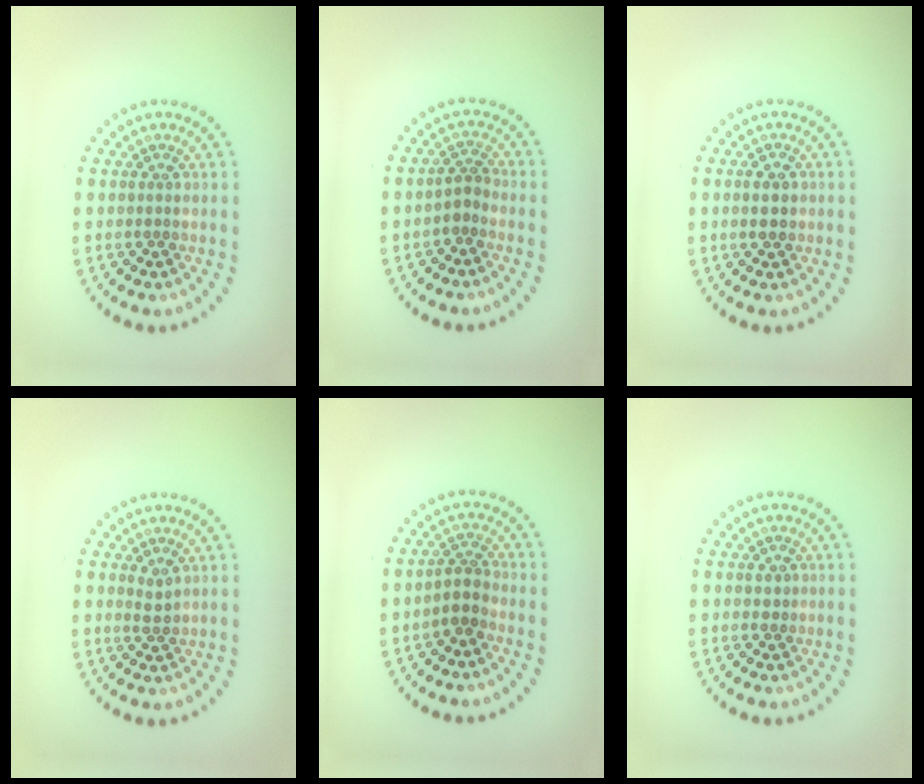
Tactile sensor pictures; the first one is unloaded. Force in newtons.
{"total": 1.7, "press": 1.3, "slide": 1.0}
{"total": 2.4, "press": 2.4, "slide": 0.2}
{"total": 1.1, "press": 0.9, "slide": 0.5}
{"total": 2.2, "press": 1.8, "slide": 1.3}
{"total": 0.7, "press": 0.7, "slide": 0.2}